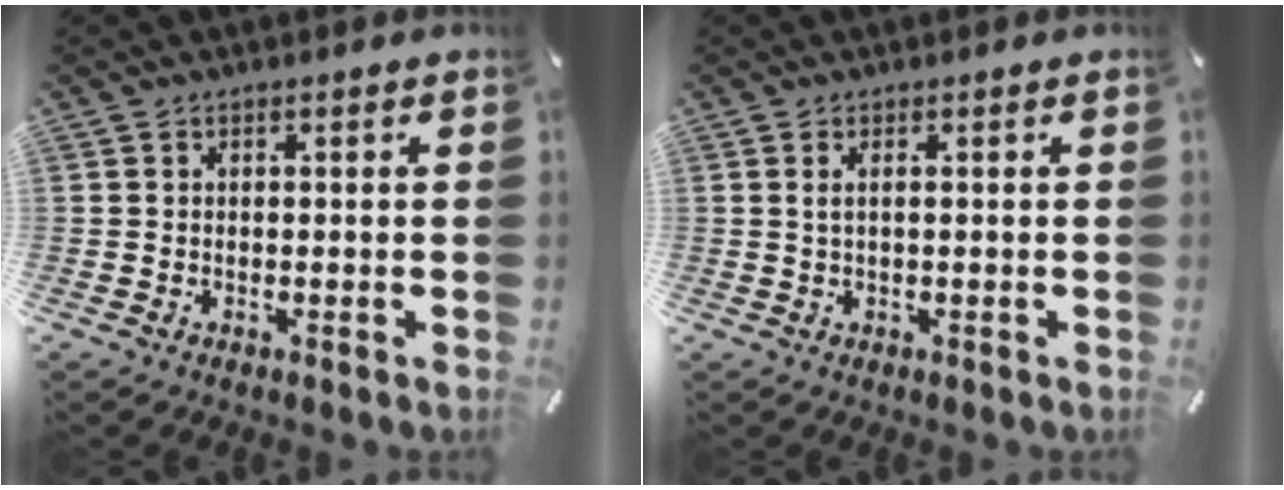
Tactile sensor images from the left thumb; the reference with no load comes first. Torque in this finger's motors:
{"motor_torque": [-0.10, -0.24, 0.10, -0.14, 0.06]}